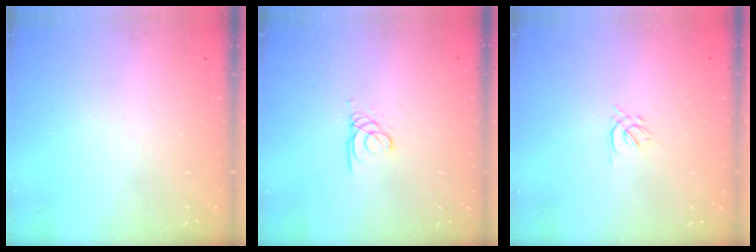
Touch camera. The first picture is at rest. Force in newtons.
{"total": 1.7, "press": 1.7, "slide": 0.1}
{"total": 1.6, "press": 1.5, "slide": 0.6}